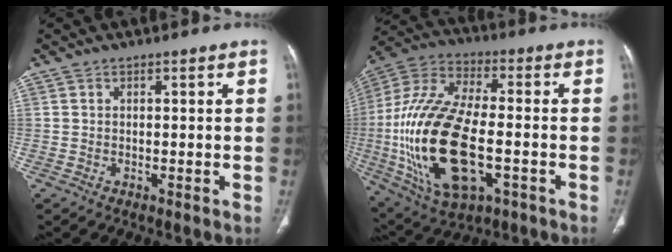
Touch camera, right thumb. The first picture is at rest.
{"total": 26.0, "force": [-4.8, 12.5, 22.3], "torque": [-0.477, 0.009, -0.072]}